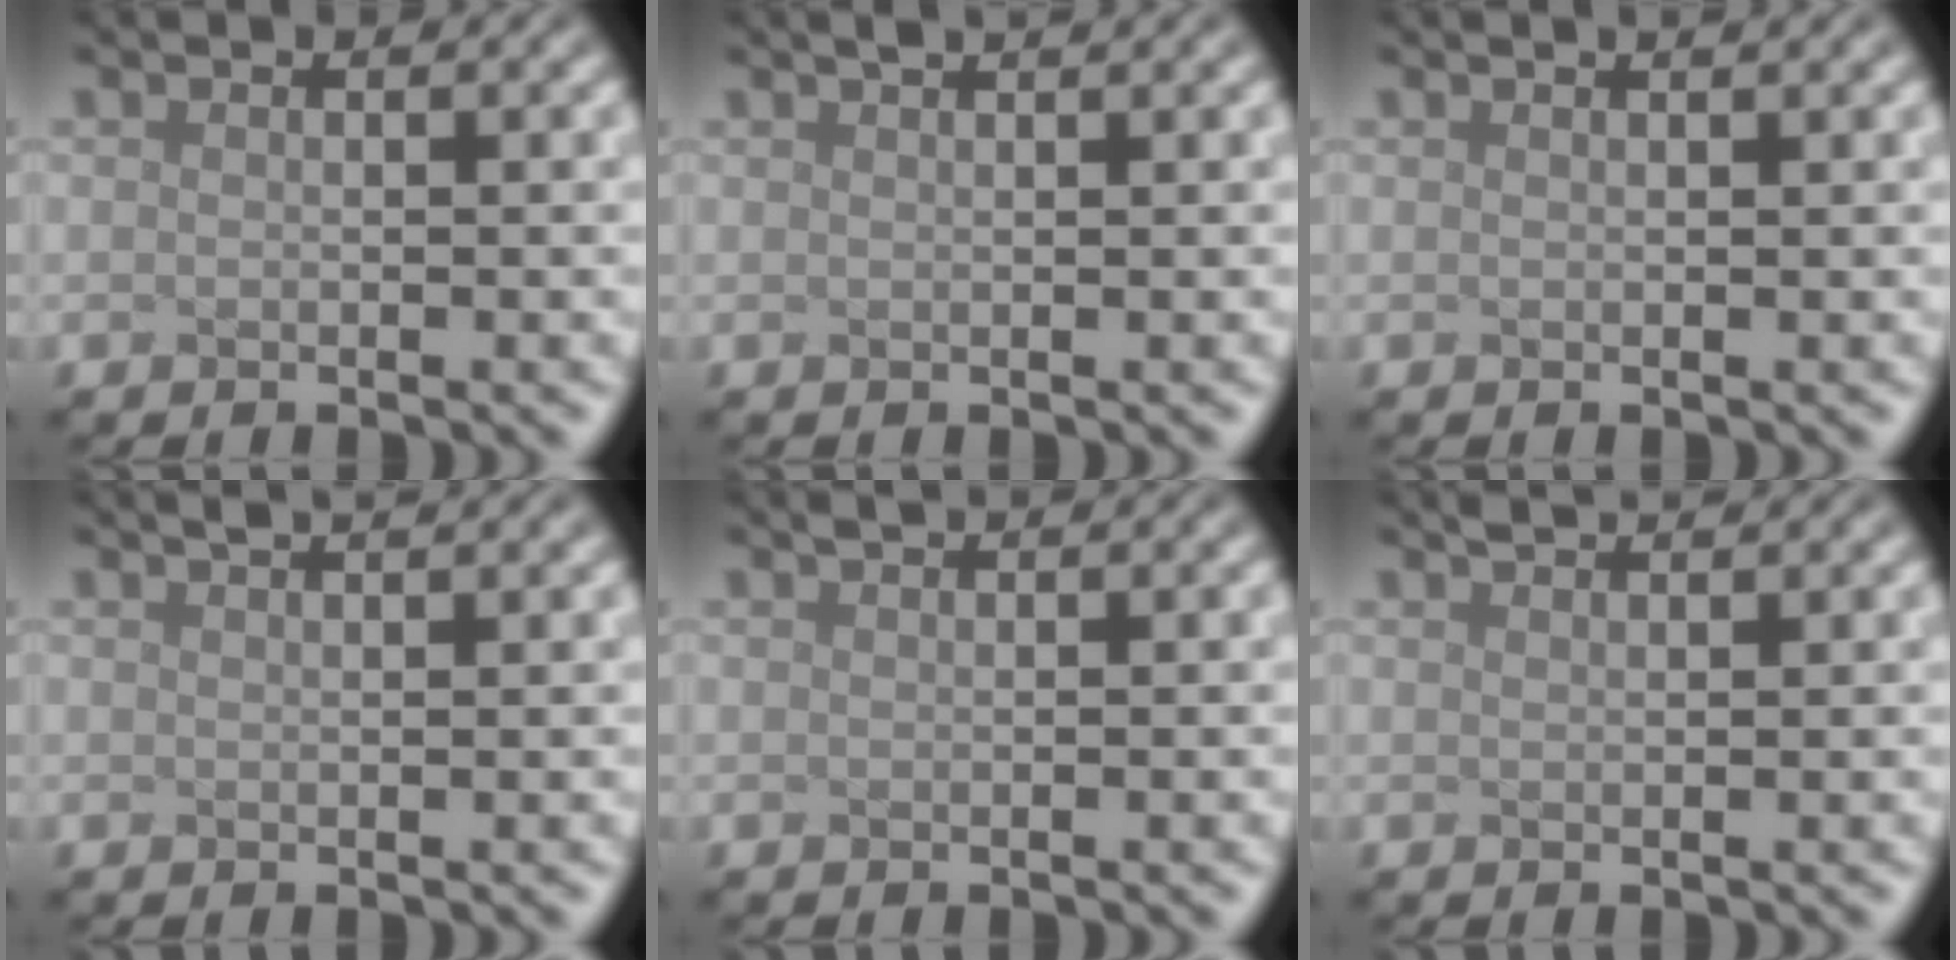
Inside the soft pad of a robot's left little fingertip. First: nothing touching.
{"total": 2.9, "force": [2.0, 1.1, 1.8], "torque": [-0.004, 0.022, -0.006]}
{"total": 1.7, "force": [1.2, 0.7, 1.0], "torque": [-0.001, 0.012, -0.007]}
{"total": 3.9, "force": [2.7, 1.4, 2.3], "torque": [-0.008, 0.031, 0.005]}
{"total": 1.2, "force": [1.0, 0.2, 0.6], "torque": [-0.006, 0.005, 0.002]}
{"total": 2.2, "force": [2.0, 0.4, 1.0], "torque": [-0.002, 0.014, 0.009]}